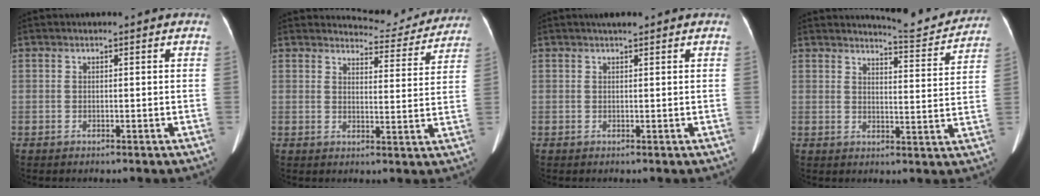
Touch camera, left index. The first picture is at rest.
{"total": 9.0, "force": [8.8, 1.5, -0.1], "torque": [0.008, -0.017, 0.100]}
{"total": 1.7, "force": [1.3, 0.3, 1.0], "torque": [-0.016, 0.008, 0.020]}
{"total": 8.4, "force": [8.4, 0.1, 0.7], "torque": [-0.013, -0.020, 0.102]}